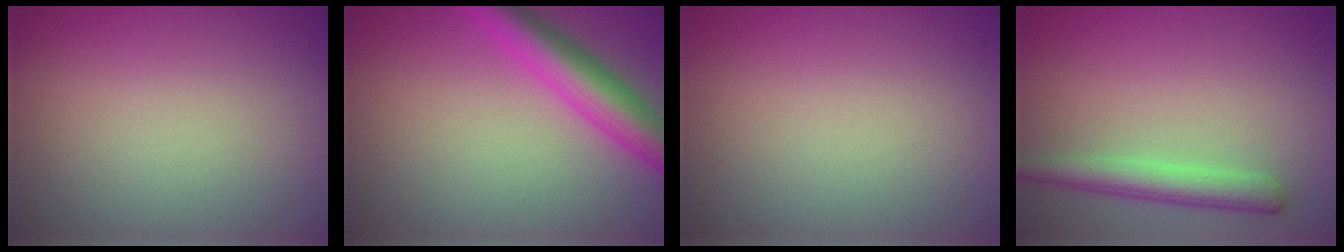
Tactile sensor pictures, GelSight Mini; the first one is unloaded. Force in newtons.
{"total": 5.4, "press": 5.4, "slide": 0.1}
{"total": 0.0}
{"total": 3.3, "press": 3.3, "slide": 0.1}